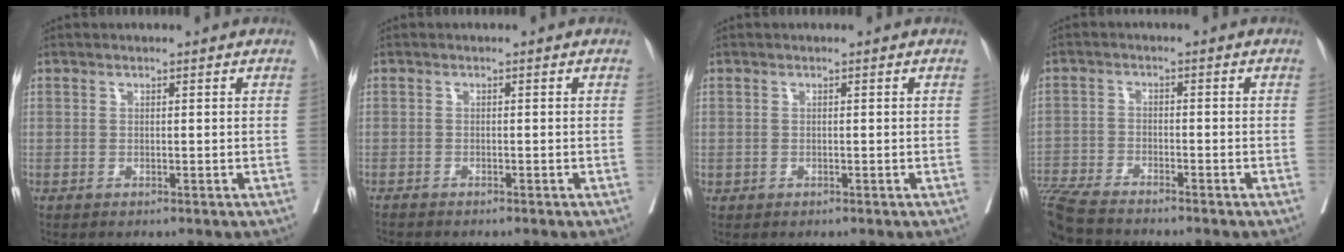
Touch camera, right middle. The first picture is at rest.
{"total": 1.9, "force": [-1.7, -0.1, 0.7], "torque": [-0.010, 0.000, -0.026]}
{"total": 0.0}
{"total": 10.5, "force": [-9.6, 0.5, 4.1], "torque": [-0.073, -0.013, -0.165]}